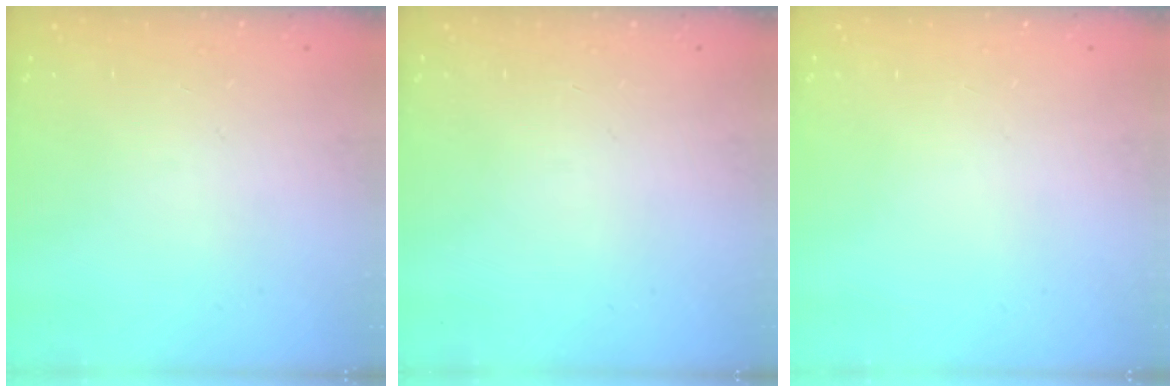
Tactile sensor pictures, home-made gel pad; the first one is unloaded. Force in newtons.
{"total": 0.0}
{"total": 0.0}